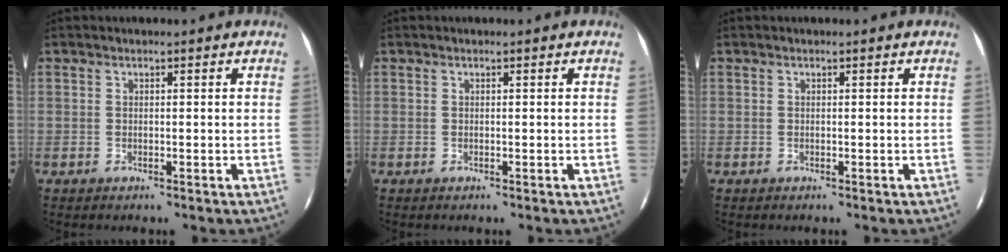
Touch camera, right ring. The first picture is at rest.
{"total": 0.0}
{"total": 0.0}